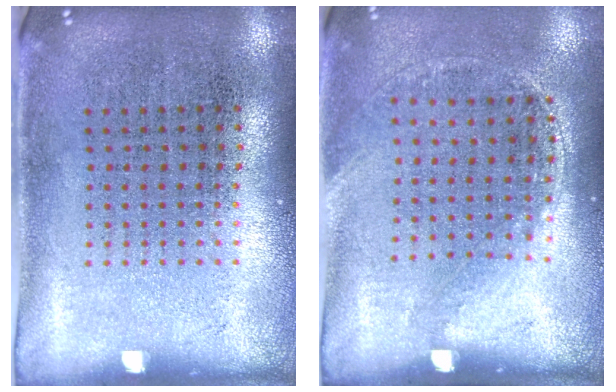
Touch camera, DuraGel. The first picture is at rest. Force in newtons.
{"total": 1.4, "press": 1.0, "slide": 1.0}